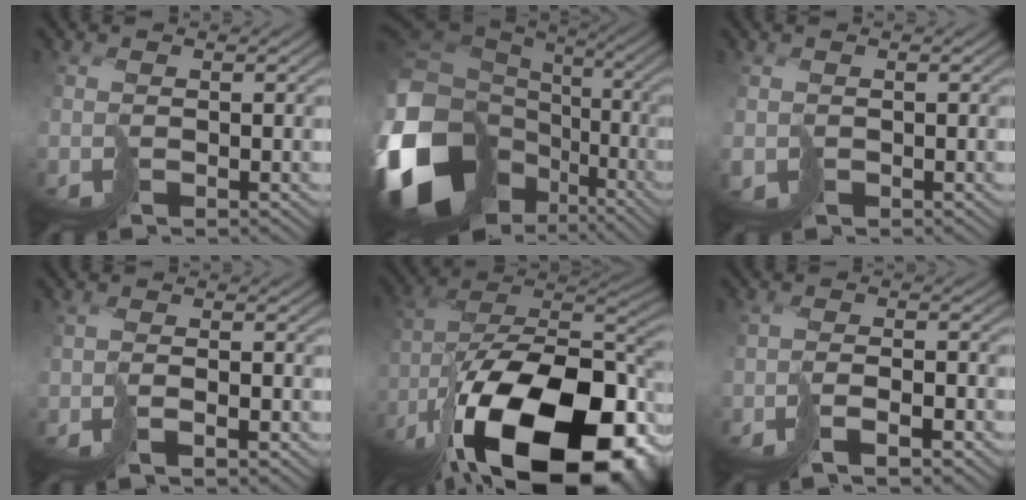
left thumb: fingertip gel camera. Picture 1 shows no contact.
{"total": 20.3, "force": [-7.0, 14.4, 12.4], "torque": [-0.320, -0.039, -0.098]}
{"total": 1.1, "force": [-0.1, 0.9, 0.6], "torque": [-0.015, -0.004, -0.002]}
{"total": 1.3, "force": [-0.7, 0.1, 1.1], "torque": [-0.015, 0.002, -0.012]}
{"total": 20.9, "force": [-11.3, 9.2, 14.9], "torque": [-0.271, -0.036, -0.155]}
{"total": 3.0, "force": [-2.2, 0.4, 2.0], "torque": [-0.029, 0.005, -0.040]}